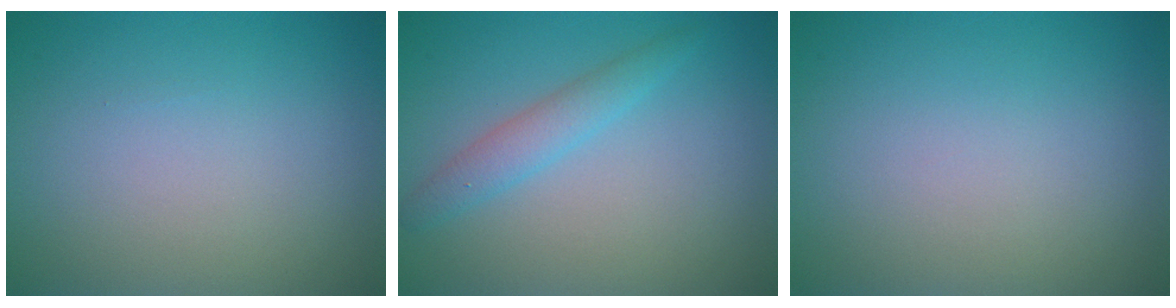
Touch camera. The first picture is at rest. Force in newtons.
{"total": 2.2, "press": 2.2, "slide": 0.3}
{"total": 0.0}